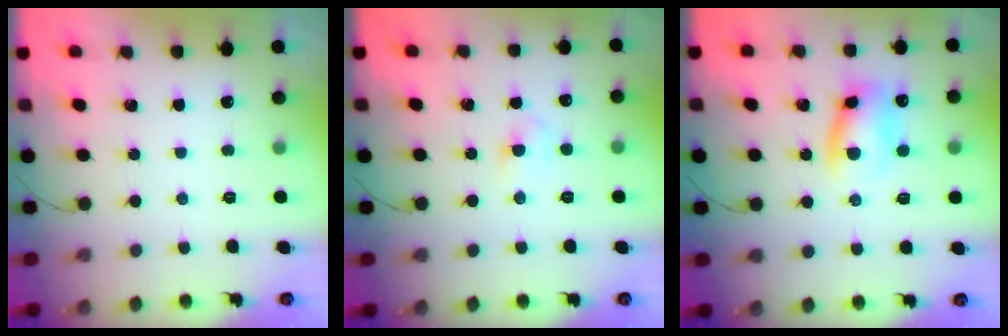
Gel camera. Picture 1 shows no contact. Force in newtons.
{"total": 3.4, "press": 3.2, "slide": 1.1}
{"total": 10.7, "press": 10.5, "slide": 2.0}